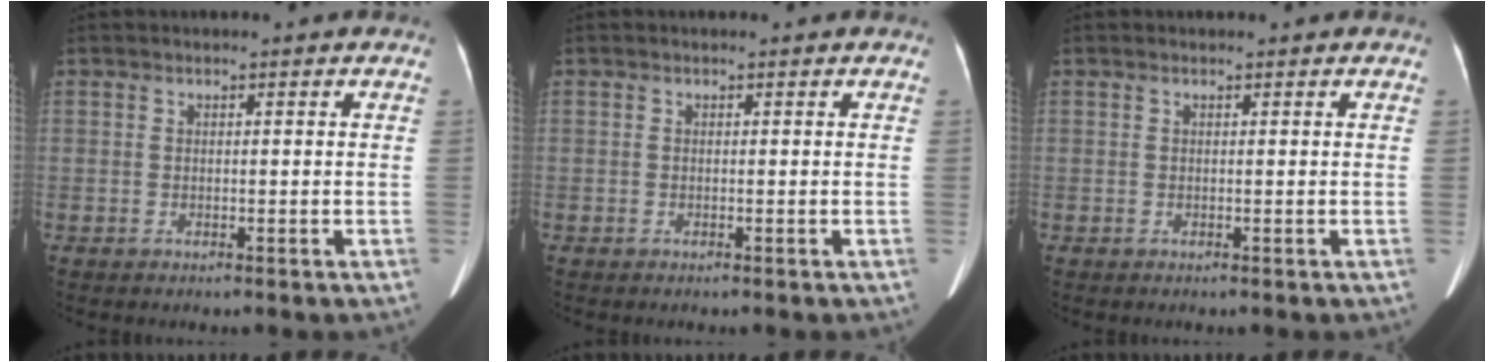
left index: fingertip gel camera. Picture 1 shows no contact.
{"total": 0.0}
{"total": 0.0}